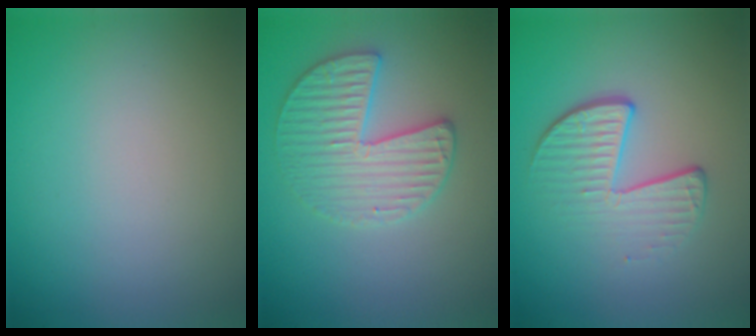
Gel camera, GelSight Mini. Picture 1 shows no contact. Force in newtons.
{"total": 3.7, "press": 3.6, "slide": 0.7}
{"total": 4.0, "press": 2.7, "slide": 2.9}